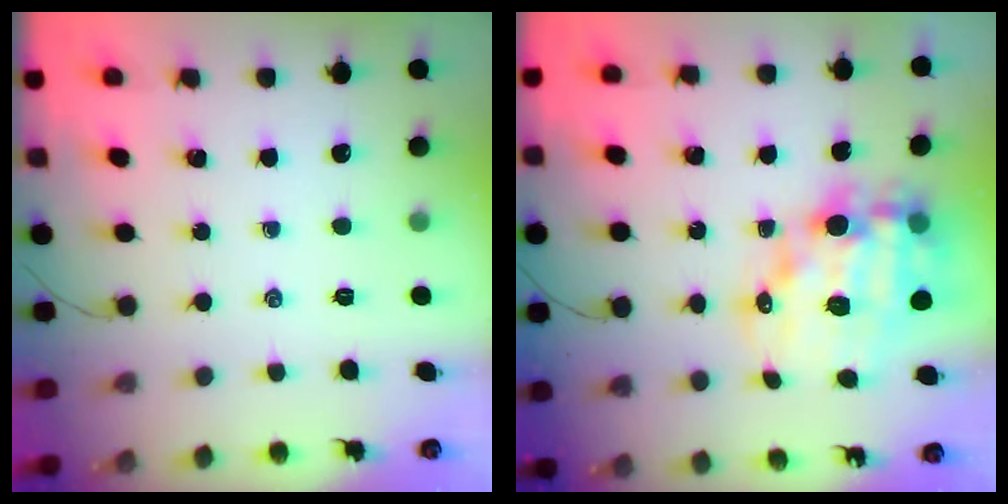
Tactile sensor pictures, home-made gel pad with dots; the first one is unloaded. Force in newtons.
{"total": 16.6, "press": 16.0, "slide": 4.2}